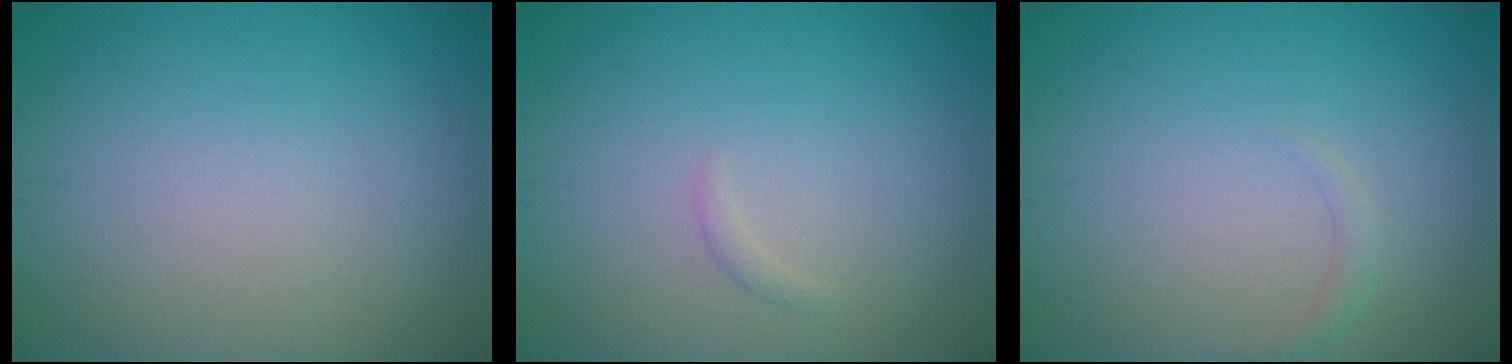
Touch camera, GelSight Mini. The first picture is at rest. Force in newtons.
{"total": 0.6, "press": 0.6, "slide": 0.1}
{"total": 0.8, "press": 0.8, "slide": 0.1}